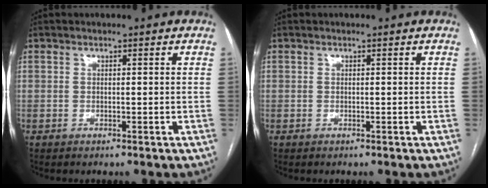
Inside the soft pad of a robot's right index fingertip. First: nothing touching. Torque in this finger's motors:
{"motor_torque": [0.00, 0.00, 0.00, 0.00]}